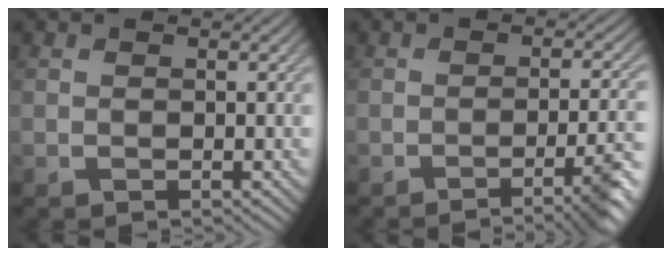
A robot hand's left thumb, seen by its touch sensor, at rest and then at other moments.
{"total": 6.9, "force": [-3.6, 1.2, 5.7], "torque": [-0.078, 0.000, -0.055]}